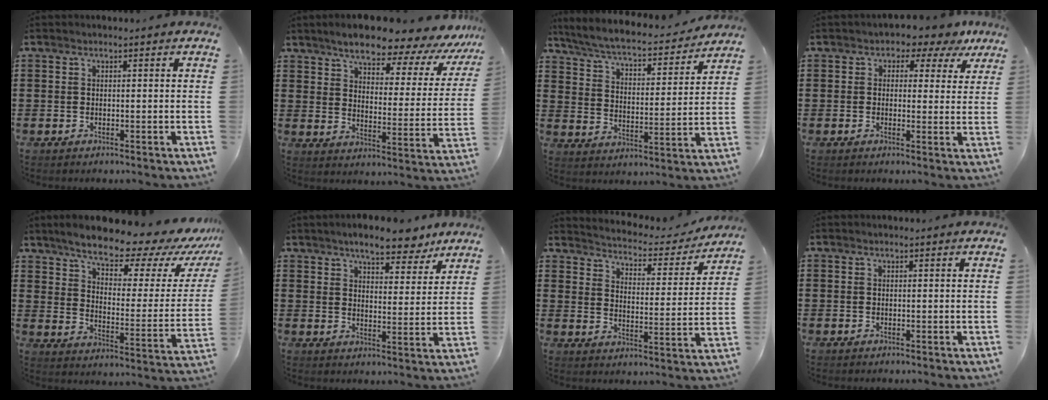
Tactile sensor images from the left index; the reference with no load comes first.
{"total": 8.5, "force": [7.5, 1.7, 3.8], "torque": [-0.084, -0.048, 0.124]}
{"total": 5.3, "force": [4.9, 0.3, 2.0], "torque": [-0.064, -0.036, 0.078]}
{"total": 2.2, "force": [1.0, 1.7, 1.0], "torque": [-0.018, -0.004, 0.009]}
{"total": 9.8, "force": [8.5, 2.0, 4.5], "torque": [-0.094, -0.061, 0.139]}
{"total": 6.6, "force": [5.8, 1.8, 2.6], "torque": [-0.054, -0.019, 0.102]}
{"total": 3.2, "force": [3.2, 0.4, 0.4], "torque": [-0.030, -0.029, 0.045]}
{"total": 0.0}